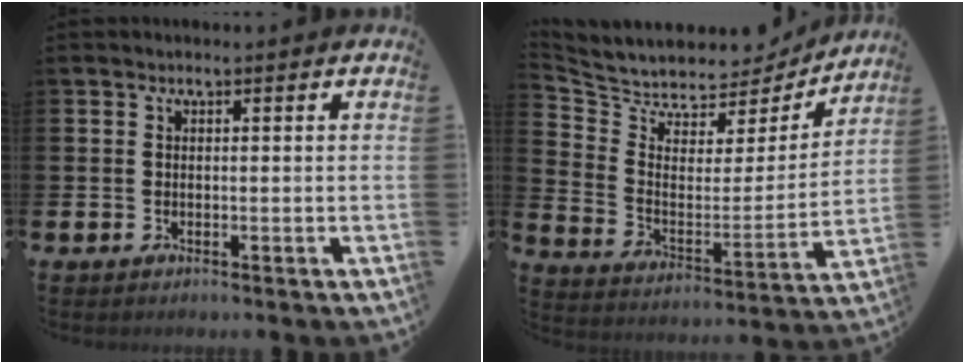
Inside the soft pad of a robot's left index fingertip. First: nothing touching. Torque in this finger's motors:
{"motor_torque": [1.10, -1.04, 0.15, 0.04]}